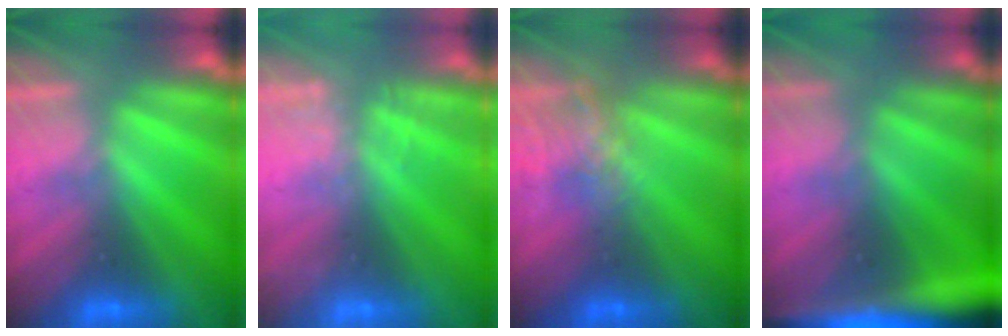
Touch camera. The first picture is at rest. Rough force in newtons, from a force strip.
{"total": 2.4}
{"total": 4.6}
{"total": 6.5}